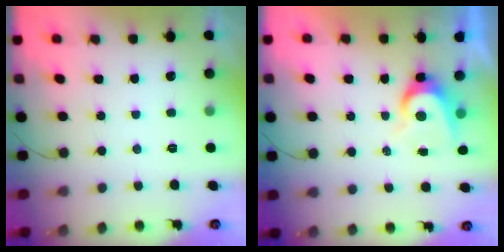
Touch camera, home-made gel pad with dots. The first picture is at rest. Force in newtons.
{"total": 6.7, "press": 6.7, "slide": 0.7}